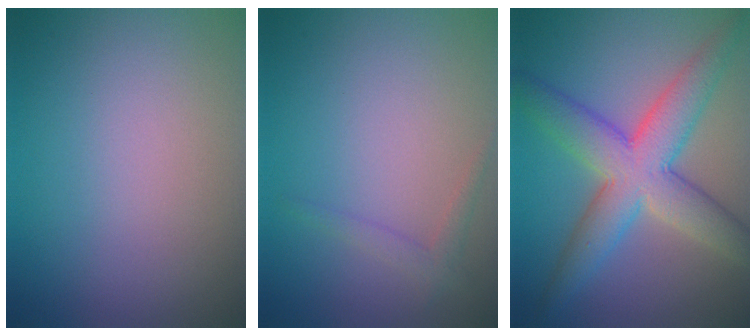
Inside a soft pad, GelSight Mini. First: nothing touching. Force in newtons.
{"total": 1.2, "press": 1.2, "slide": 0.1}
{"total": 7.8, "press": 7.8, "slide": 0.3}